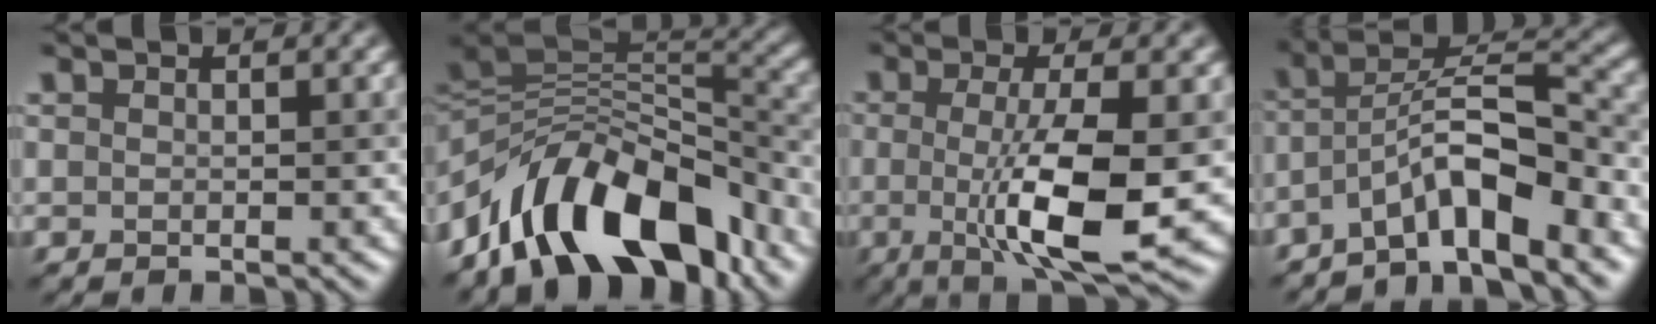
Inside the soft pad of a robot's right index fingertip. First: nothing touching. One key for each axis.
{"total": 12.2, "fx": -7.0, "fy": 6.3, "fz": 7.7, "tx": -0.106, "ty": 0.022, "tz": -0.129}
{"total": 8.1, "fx": -1.0, "fy": 2.0, "fz": 7.8, "tx": -0.123, "ty": -0.014, "tz": -0.010}
{"total": 7.4, "fx": -4.7, "fy": 1.9, "fz": 5.4, "tx": -0.075, "ty": 0.027, "tz": -0.087}